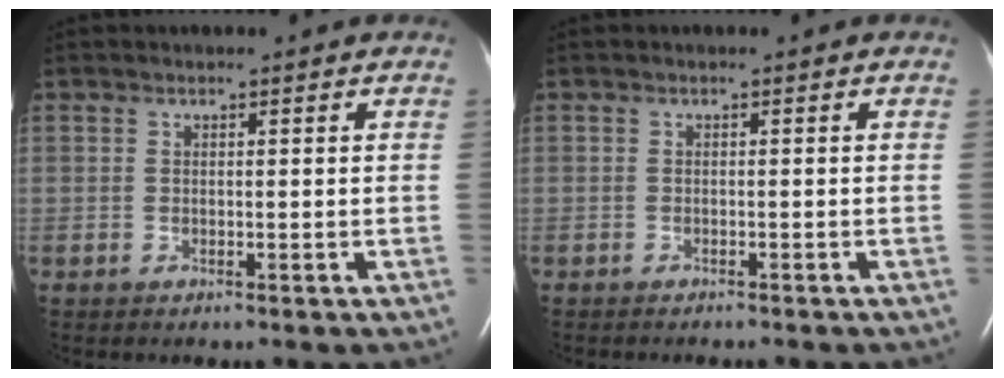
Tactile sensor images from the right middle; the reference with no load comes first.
{"total": 2.1, "force": [-1.9, 0.1, 1.0], "torque": [-0.018, -0.004, -0.018]}